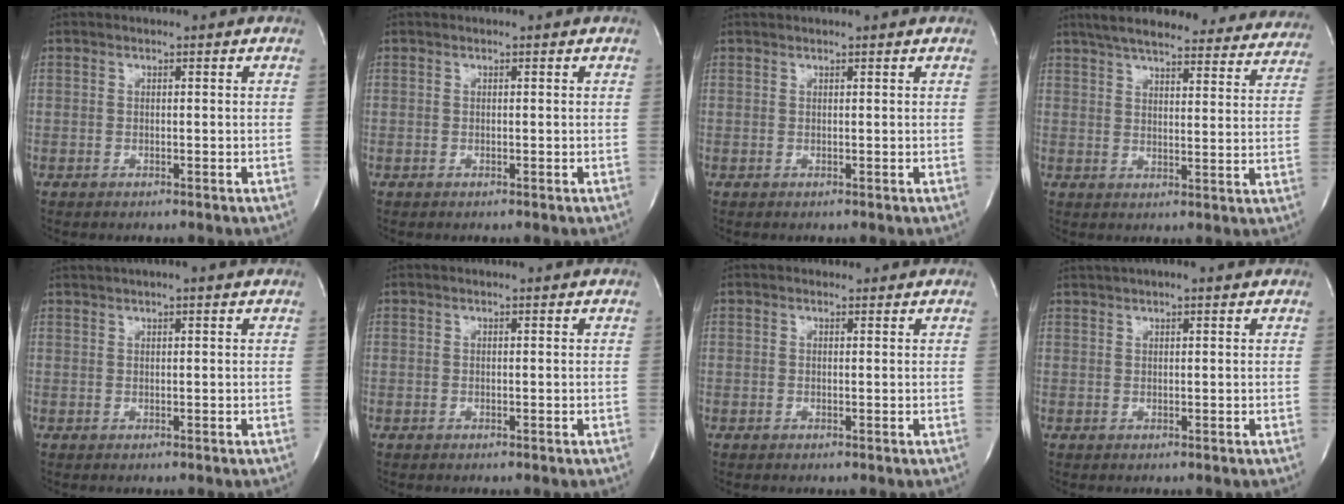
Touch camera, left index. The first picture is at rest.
{"total": 0.0}
{"total": 2.3, "force": [2.2, 0.0, 0.8], "torque": [-0.014, 0.023, 0.029]}
{"total": 29.1, "force": [26.0, 6.0, 11.5], "torque": [-0.183, -0.022, 0.313]}
{"total": 5.4, "force": [4.4, 0.0, 3.1], "torque": [-0.052, 0.034, 0.065]}
{"total": 0.7, "force": [0.6, 0.0, 0.2], "torque": [-0.006, 0.004, 0.009]}
{"total": 0.9, "force": [0.8, 0.4, 0.0], "torque": [-0.005, 0.004, 0.009]}
{"total": 6.6, "force": [5.6, 0.8, 3.5], "torque": [-0.061, 0.037, 0.081]}